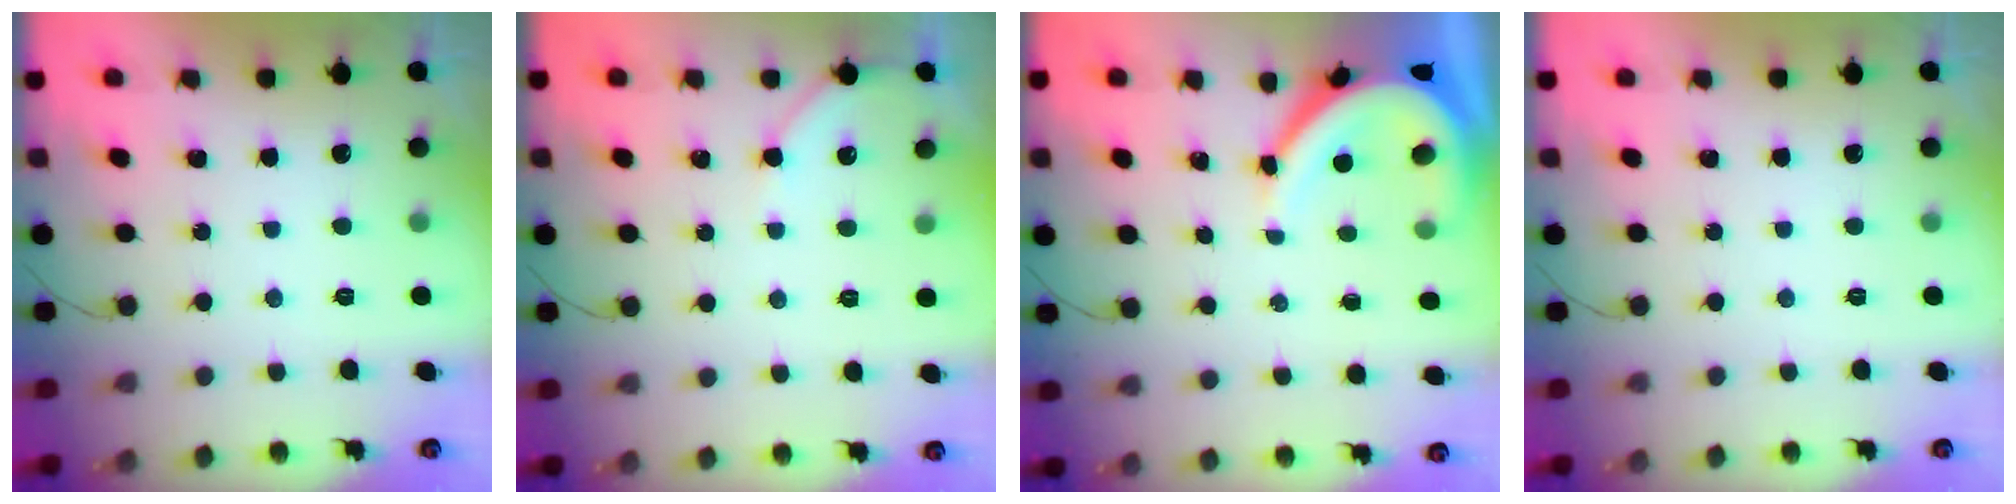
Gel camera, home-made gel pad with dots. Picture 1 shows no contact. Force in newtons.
{"total": 4.9, "press": 4.8, "slide": 0.7}
{"total": 9.7, "press": 9.6, "slide": 1.0}
{"total": 0.0}